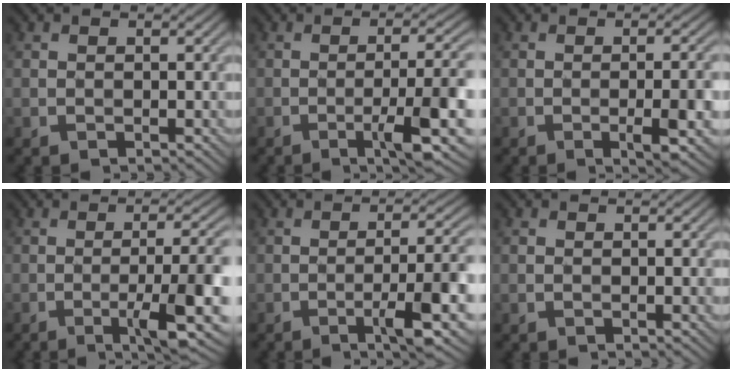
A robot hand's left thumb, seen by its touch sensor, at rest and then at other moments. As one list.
[{"total": 9.2, "force": [-3.9, 1.1, 8.3], "torque": [-0.126, 0.008, -0.056]}, {"total": 5.9, "force": [-2.1, 0.8, 5.4], "torque": [-0.085, 0.002, -0.024]}, {"total": 10.4, "force": [-3.9, 1.6, 9.5], "torque": [-0.140, 0.003, -0.056]}, {"total": 8.9, "force": [-3.9, 1.0, 7.9], "torque": [-0.120, 0.011, -0.058]}, {"total": 1.0, "force": [0.1, 0.5, 0.9], "torque": [-0.019, -0.001, 0.004]}]